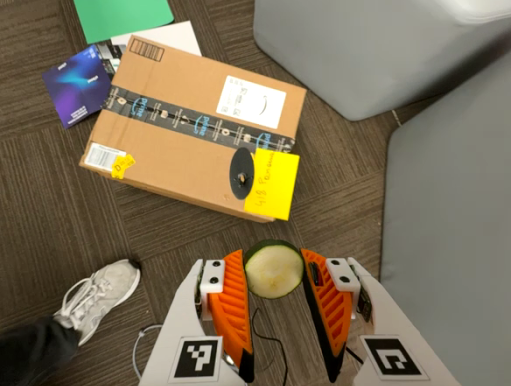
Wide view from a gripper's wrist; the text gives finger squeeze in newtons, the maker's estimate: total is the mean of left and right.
{"total": 9.7, "left": 9.9, "right": 9.5}